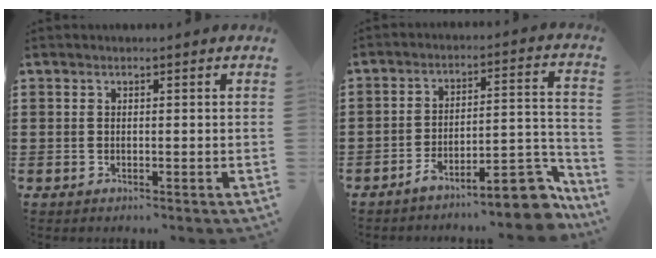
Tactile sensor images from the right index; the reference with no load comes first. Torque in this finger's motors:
{"motor_torque": [1.11, -1.03, 0.29, 0.14]}